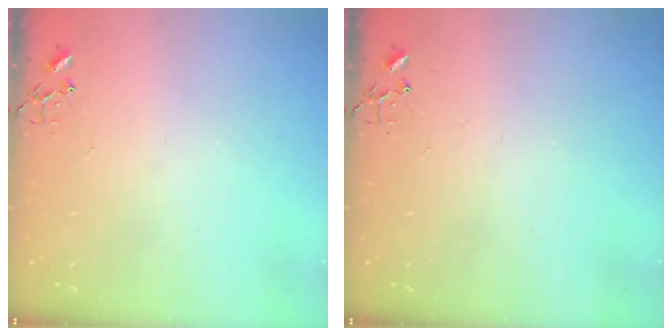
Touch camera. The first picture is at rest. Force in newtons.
{"total": 0.0}